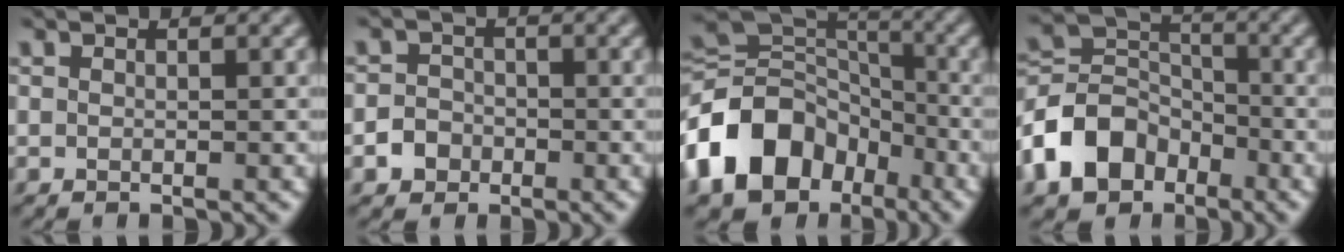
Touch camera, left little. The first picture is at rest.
{"total": 2.4, "force": [-1.1, 2.0, 0.6], "torque": [0.004, 0.001, -0.027]}
{"total": 12.3, "force": [-5.5, 9.0, 6.4], "torque": [-0.140, 0.004, -0.112]}
{"total": 7.2, "force": [-3.8, 5.2, 3.3], "torque": [-0.063, 0.005, -0.087]}